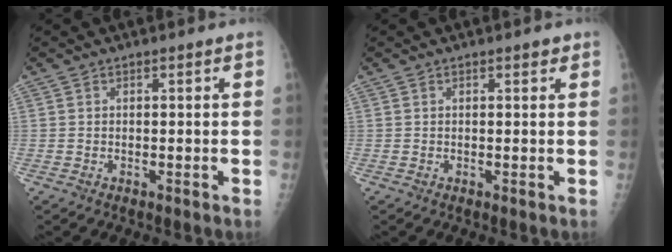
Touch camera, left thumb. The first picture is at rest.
{"total": 1.0, "force": [0.6, 0.5, 0.6], "torque": [-0.002, 0.000, 0.005]}